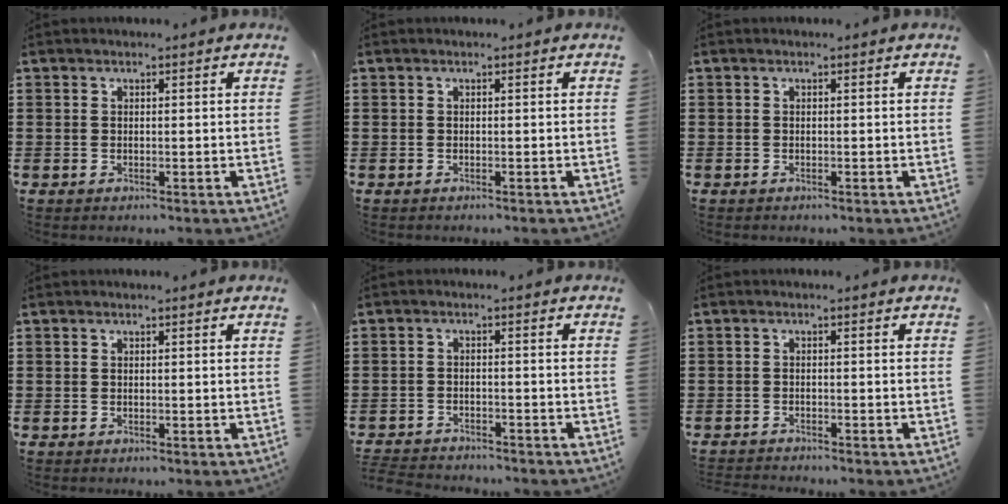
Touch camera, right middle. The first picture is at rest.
{"total": 0.0}
{"total": 0.0}
{"total": 0.0}
{"total": 2.8, "force": [-2.8, 0.2, -0.1], "torque": [-0.004, -0.004, -0.060]}
{"total": 1.3, "force": [-1.3, 0.0, 0.0], "torque": [-0.003, 0.002, -0.026]}